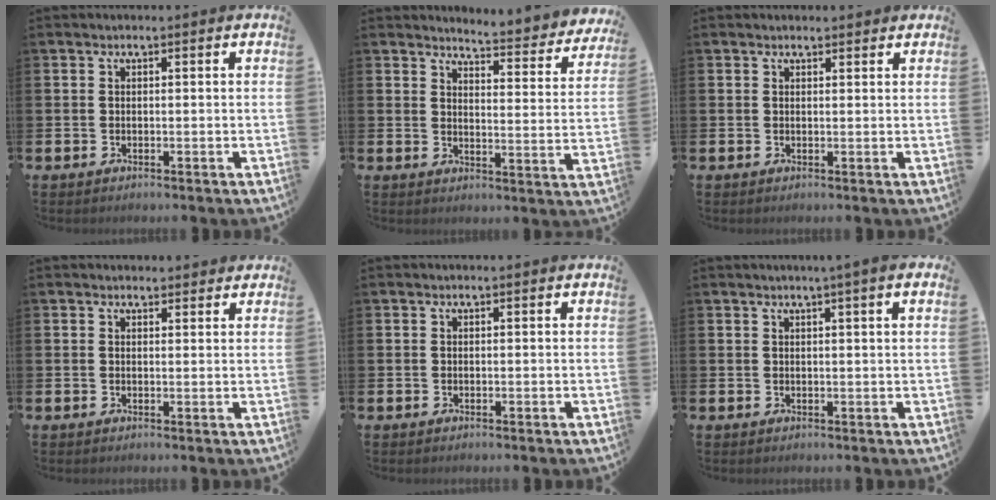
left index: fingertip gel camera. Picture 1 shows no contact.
{"total": 4.5, "force": [4.5, 0.2, 0.7], "torque": [-0.018, -0.046, 0.070]}
{"total": 1.2, "force": [1.1, 0.5, 0.2], "torque": [0.002, 0.003, 0.019]}
{"total": 1.7, "force": [1.5, 0.7, 0.2], "torque": [0.002, -0.001, 0.027]}
{"total": 0.0}
{"total": 1.9, "force": [1.3, -0.5, 1.2], "torque": [-0.017, -0.004, 0.021]}